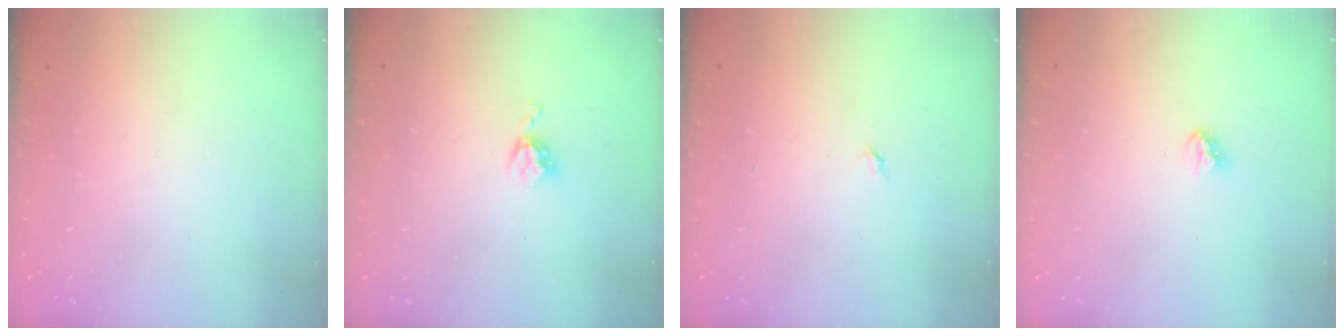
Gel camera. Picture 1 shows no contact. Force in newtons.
{"total": 4.5, "press": 4.4, "slide": 0.7}
{"total": 2.8, "press": 2.8, "slide": 0.4}
{"total": 2.9, "press": 2.9, "slide": 0.2}